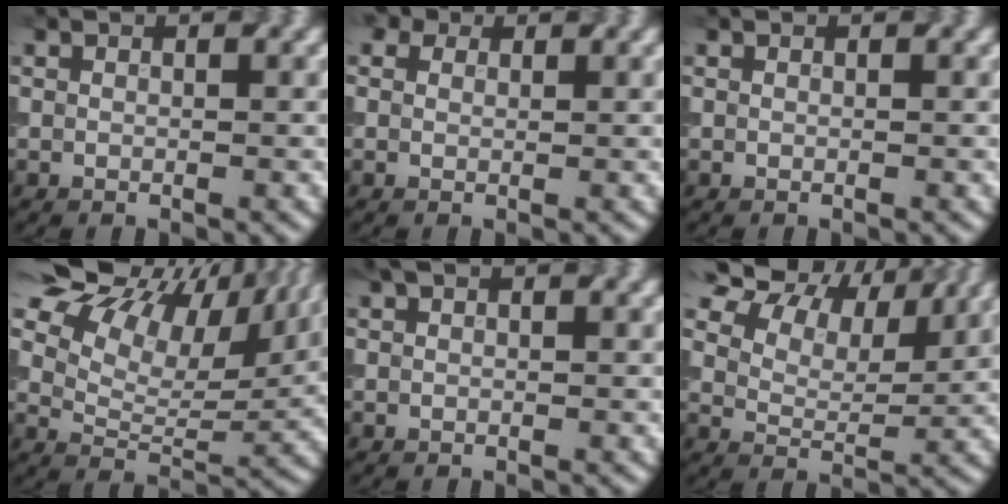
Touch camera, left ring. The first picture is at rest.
{"total": 2.9, "force": [1.8, 1.8, 1.4], "torque": [-0.026, 0.011, 0.008]}
{"total": 0.0}
{"total": 13.9, "force": [8.7, 6.7, 8.6], "torque": [-0.162, 0.045, 0.140]}
{"total": 1.0, "force": [0.5, 0.5, 0.6], "torque": [-0.010, 0.006, 0.004]}
{"total": 11.2, "force": [7.7, 5.6, 5.8], "torque": [-0.115, 0.018, 0.140]}